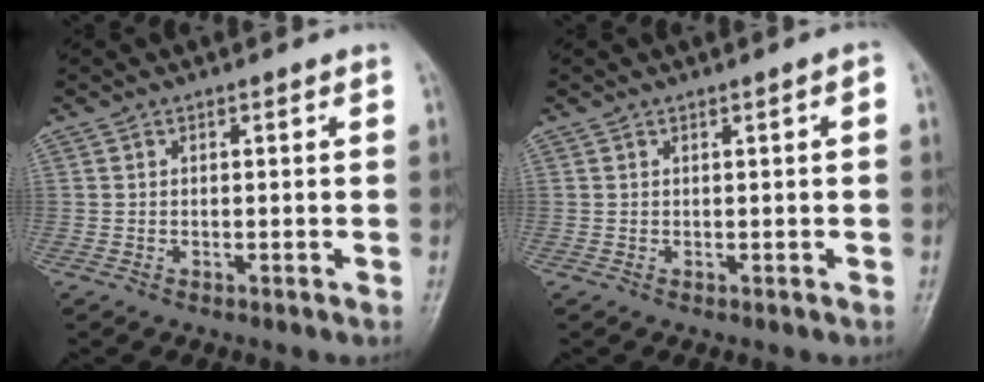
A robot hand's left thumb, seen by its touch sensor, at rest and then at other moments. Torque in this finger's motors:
{"motor_torque": [-0.26, 0.02, 0.11, 0.24, 0.03]}